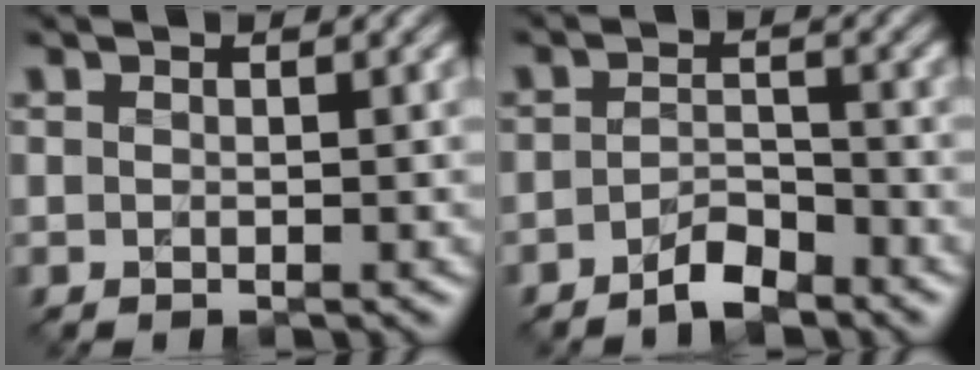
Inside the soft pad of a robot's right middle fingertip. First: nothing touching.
{"total": 2.7, "force": [-2.1, 0.8, 1.5], "torque": [-0.026, 0.008, -0.042]}